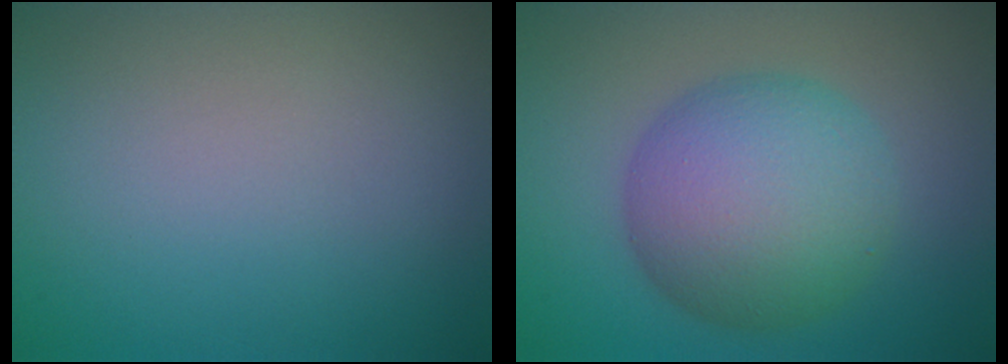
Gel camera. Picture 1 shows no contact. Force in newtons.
{"total": 8.7, "press": 8.7, "slide": 0.1}